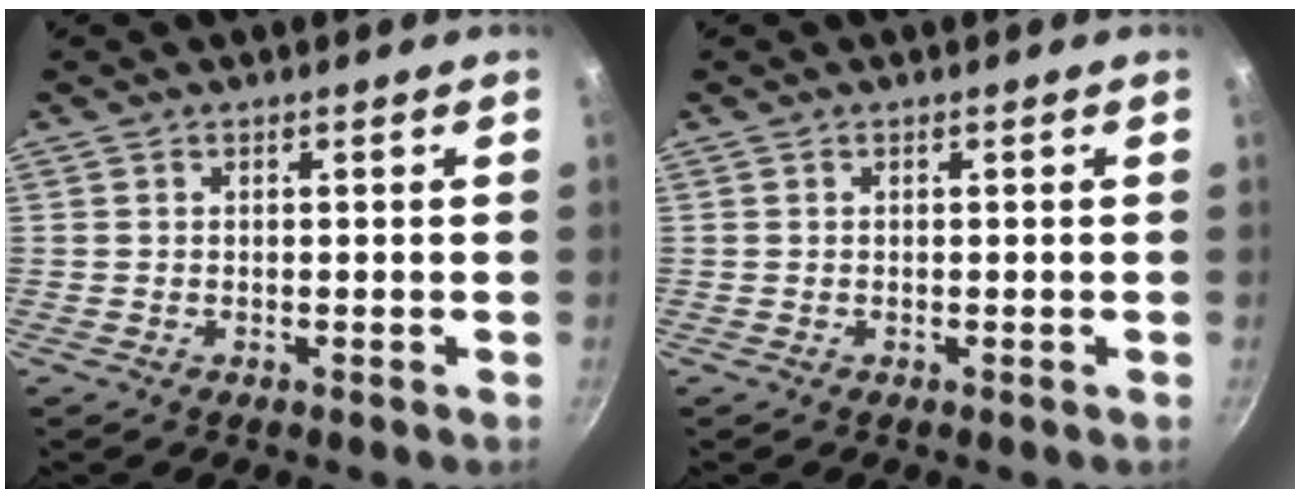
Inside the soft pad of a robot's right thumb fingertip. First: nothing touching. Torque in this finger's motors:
{"motor_torque": [-0.42, 0.05, -0.05, -0.26, 0.01]}